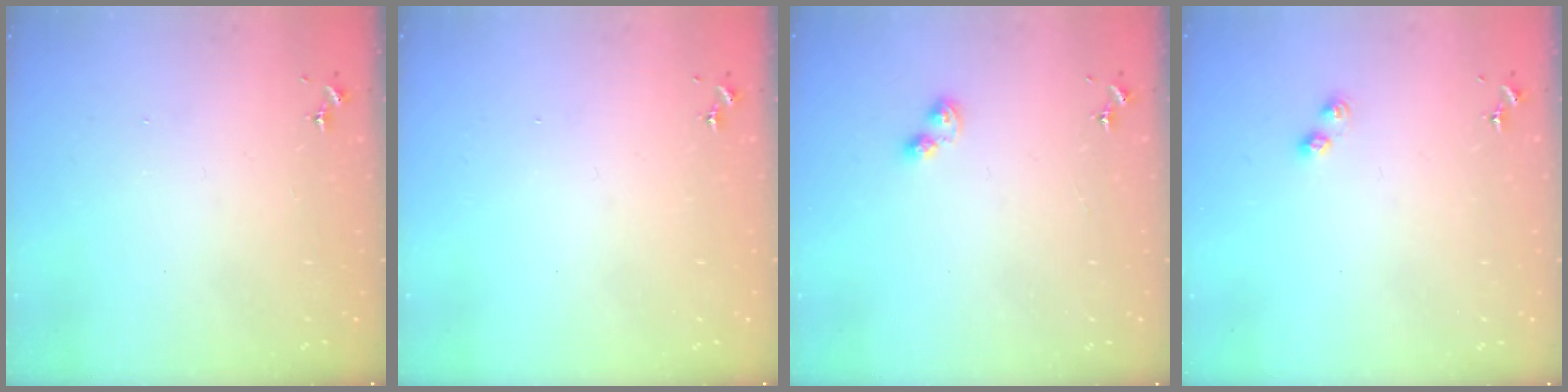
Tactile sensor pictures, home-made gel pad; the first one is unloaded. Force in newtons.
{"total": 0.0}
{"total": 4.1, "press": 4.1, "slide": 0.5}
{"total": 3.7, "press": 3.7, "slide": 0.5}